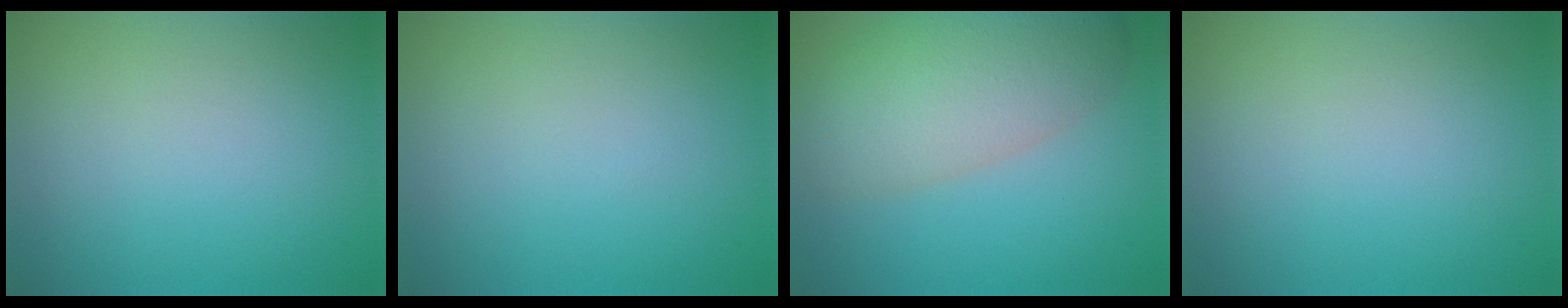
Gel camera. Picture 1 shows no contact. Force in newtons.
{"total": 0.0}
{"total": 8.0, "press": 8.0, "slide": 0.6}
{"total": 0.0}